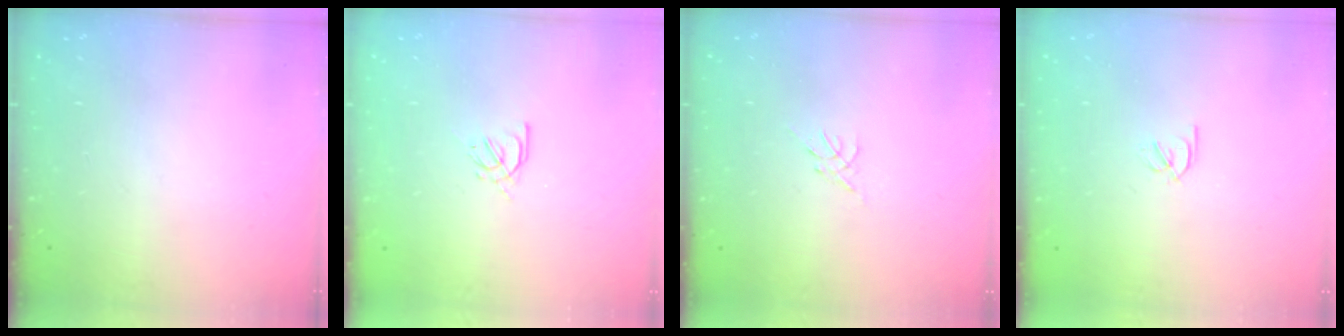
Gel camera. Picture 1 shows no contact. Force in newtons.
{"total": 2.9, "press": 2.8, "slide": 0.8}
{"total": 0.5, "press": 0.4, "slide": 0.3}
{"total": 1.8, "press": 1.7, "slide": 0.5}